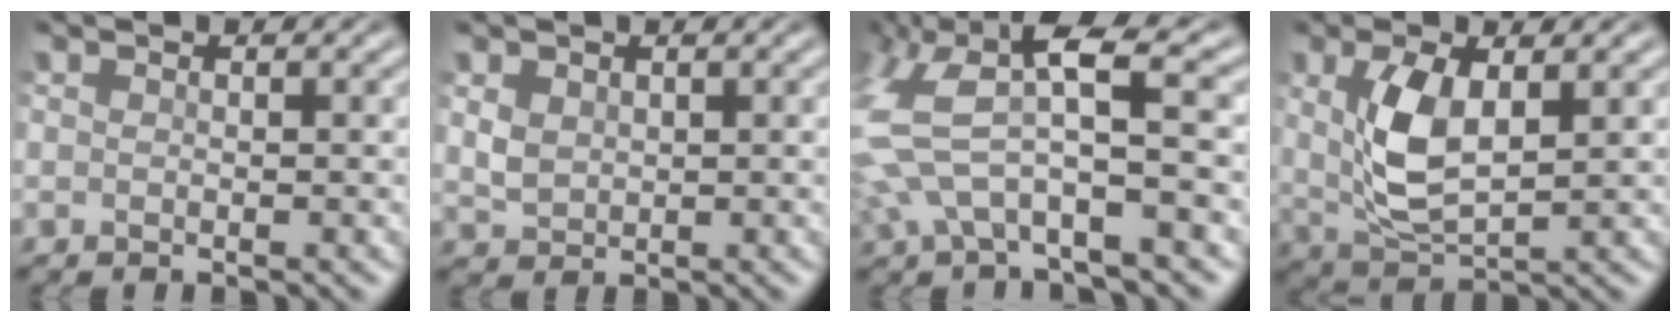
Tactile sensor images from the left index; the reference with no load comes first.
{"total": 1.8, "force": [0.3, 1.4, 1.0], "torque": [-0.025, -0.002, 0.006]}
{"total": 8.7, "force": [0.8, 3.5, 8.0], "torque": [-0.185, 0.014, 0.000]}
{"total": 5.3, "force": [0.8, 2.2, 4.8], "torque": [-0.105, -0.001, 0.023]}